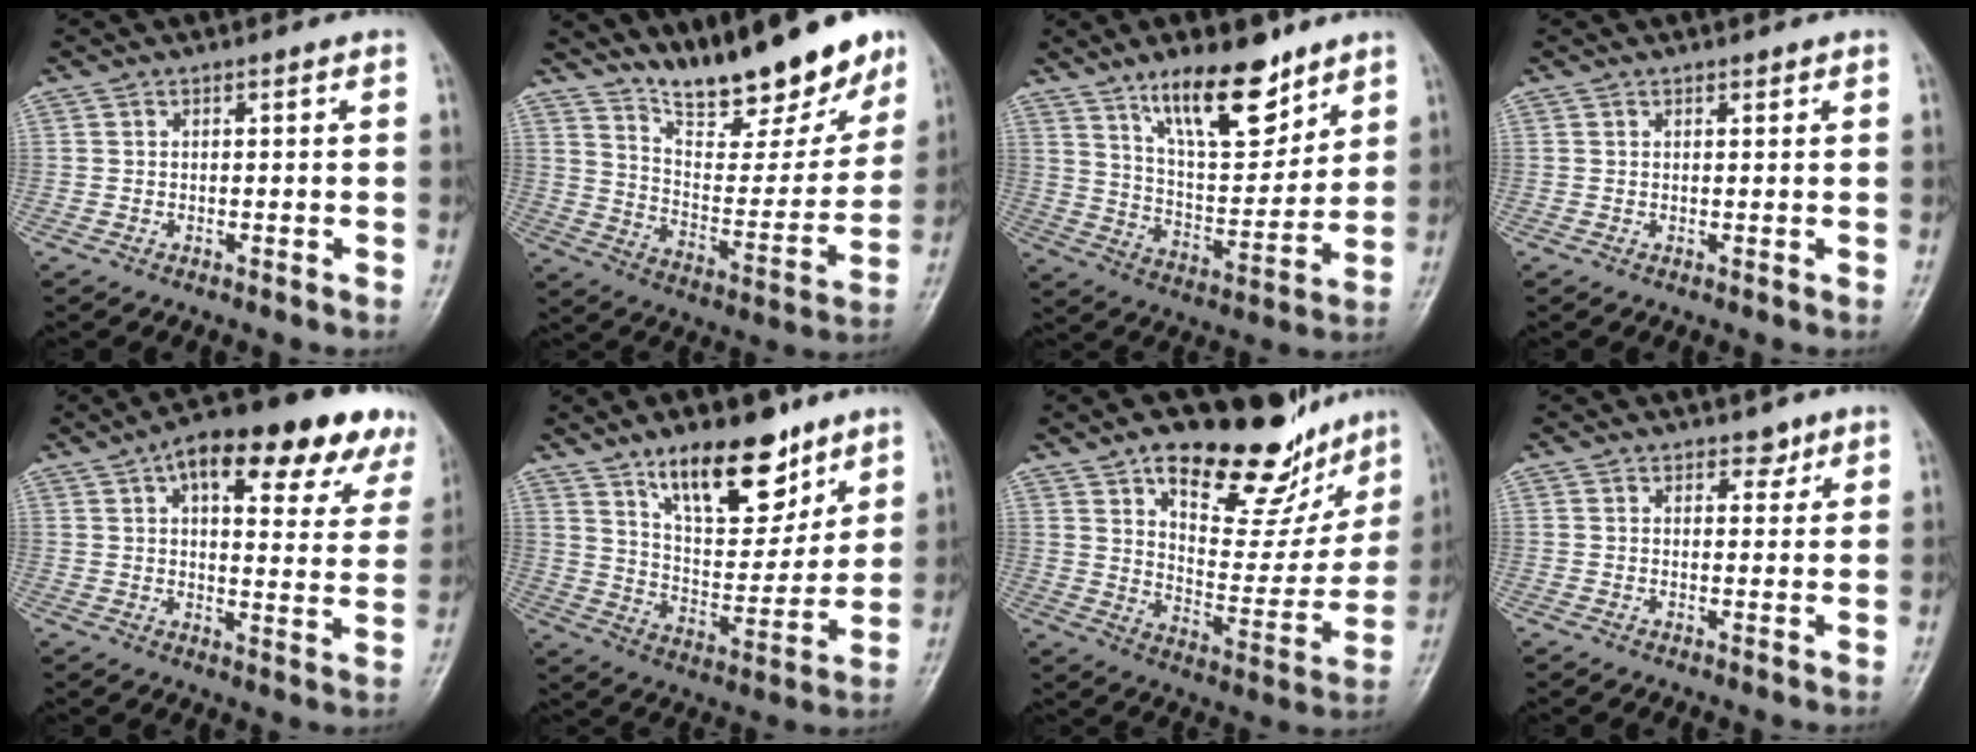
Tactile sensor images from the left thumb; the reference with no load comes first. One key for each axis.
{"total": 20.8, "fx": 16.6, "fy": 5.6, "fz": 11.2, "tx": -0.129, "ty": -0.099, "tz": 0.263}
{"total": 15.9, "fx": 10.8, "fy": 5.9, "fz": 10.1, "tx": -0.128, "ty": -0.071, "tz": 0.190}
{"total": 0.8, "fx": 0.7, "fy": 0.4, "fz": 0.3, "tx": -0.004, "ty": -0.005, "tz": 0.009}
{"total": 22.1, "fx": 12.4, "fy": 8.8, "fz": 16.0, "tx": -0.183, "ty": -0.007, "tz": 0.158}
{"total": 16.9, "fx": 11.2, "fy": 7.3, "fz": 10.4, "tx": -0.114, "ty": -0.073, "tz": 0.194}
{"total": 23.6, "fx": 16.0, "fy": 10.3, "fz": 13.9, "tx": -0.135, "ty": -0.075, "tz": 0.241}
{"total": 2.4, "fx": 1.7, "fy": 1.5, "fz": 0.9, "tx": 0.006, "ty": -0.010, "tz": 0.023}